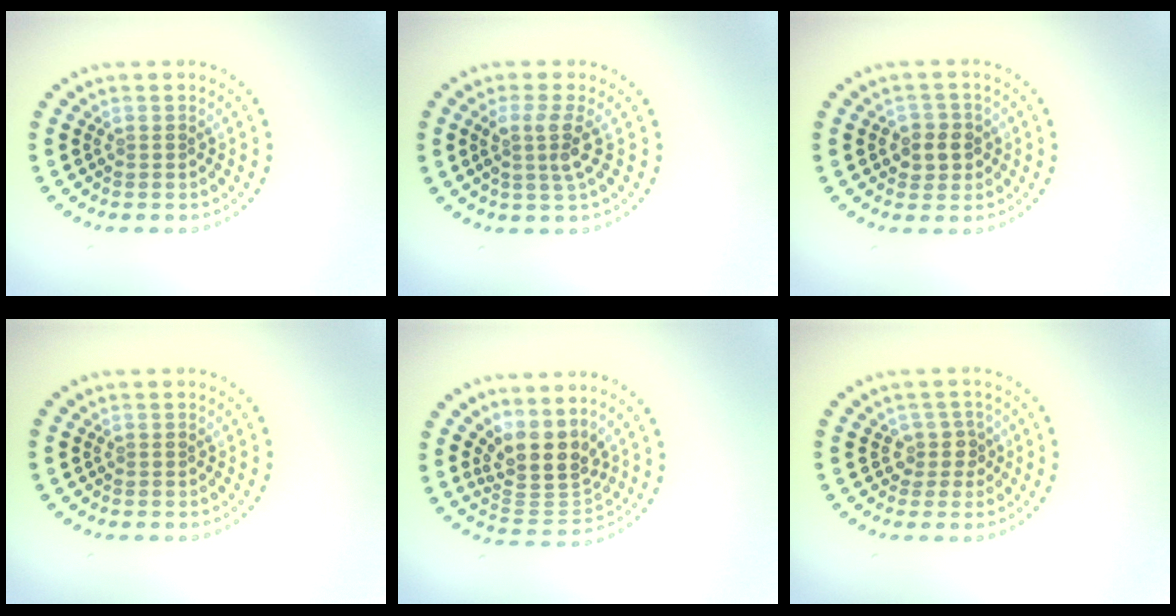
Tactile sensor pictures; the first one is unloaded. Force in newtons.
{"total": 2.7, "press": 2.1, "slide": 1.7}
{"total": 2.3, "press": 2.2, "slide": 0.8}
{"total": 0.0}
{"total": 4.4, "press": 3.4, "slide": 2.8}
{"total": 1.9, "press": 1.3, "slide": 1.4}